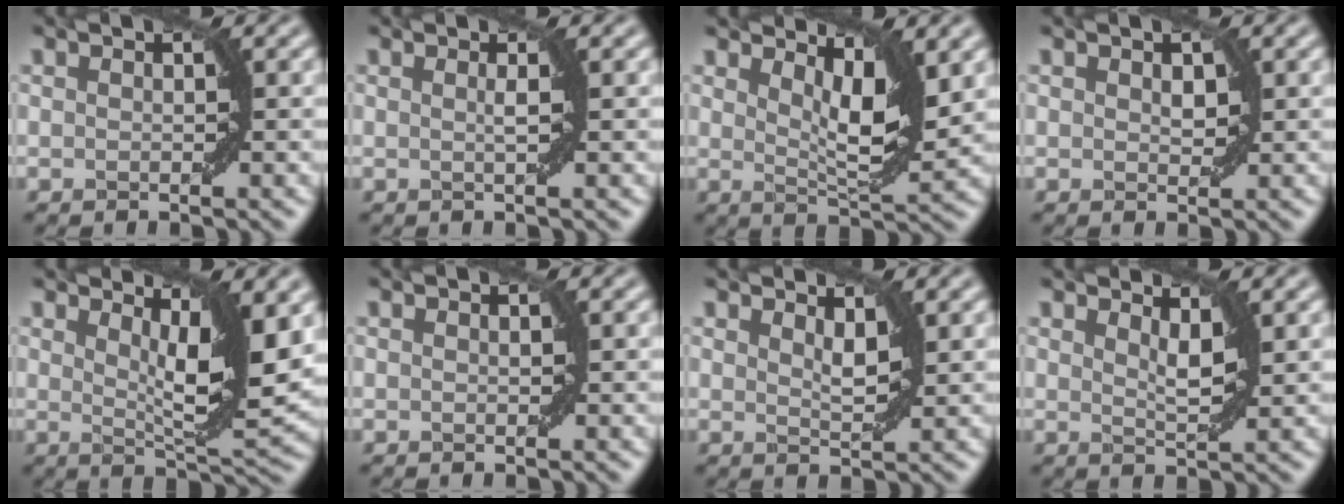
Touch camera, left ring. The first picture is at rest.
{"total": 1.0, "force": [0.1, 0.1, 1.0], "torque": [-0.015, 0.005, -0.001]}
{"total": 4.8, "force": [2.5, 1.3, 3.9], "torque": [-0.060, -0.011, 0.043]}
{"total": 1.0, "force": [0.4, 0.6, 0.7], "torque": [-0.009, -0.001, 0.011]}
{"total": 7.1, "force": [2.5, 1.6, 6.4], "torque": [-0.088, -0.010, 0.046]}
{"total": 0.0}
{"total": 1.6, "force": [1.2, 0.3, 1.1], "torque": [-0.017, -0.005, 0.022]}
{"total": 1.9, "force": [1.3, 0.3, 1.3], "torque": [-0.021, -0.007, 0.024]}